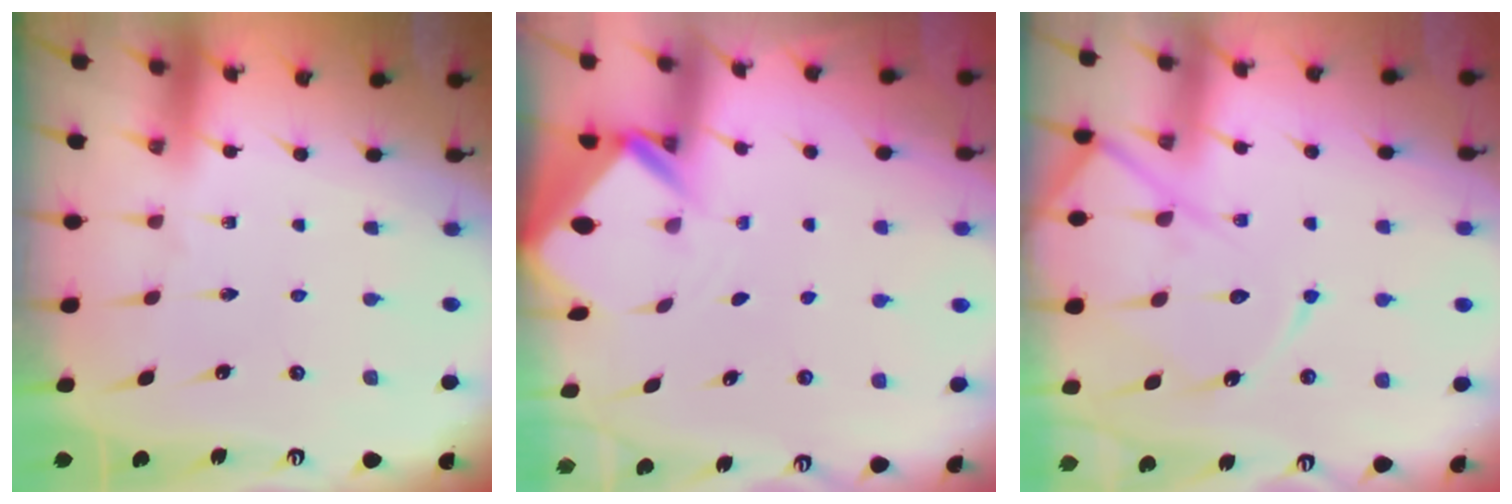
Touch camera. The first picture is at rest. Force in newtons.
{"total": 2.6, "press": 2.6, "slide": 0.1}
{"total": 12.4, "press": 12.3, "slide": 1.3}